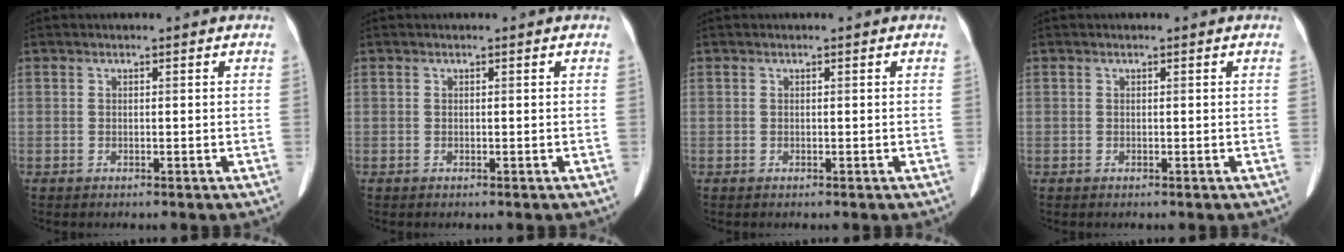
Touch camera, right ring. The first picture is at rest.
{"total": 0.0}
{"total": 0.0}
{"total": 0.0}